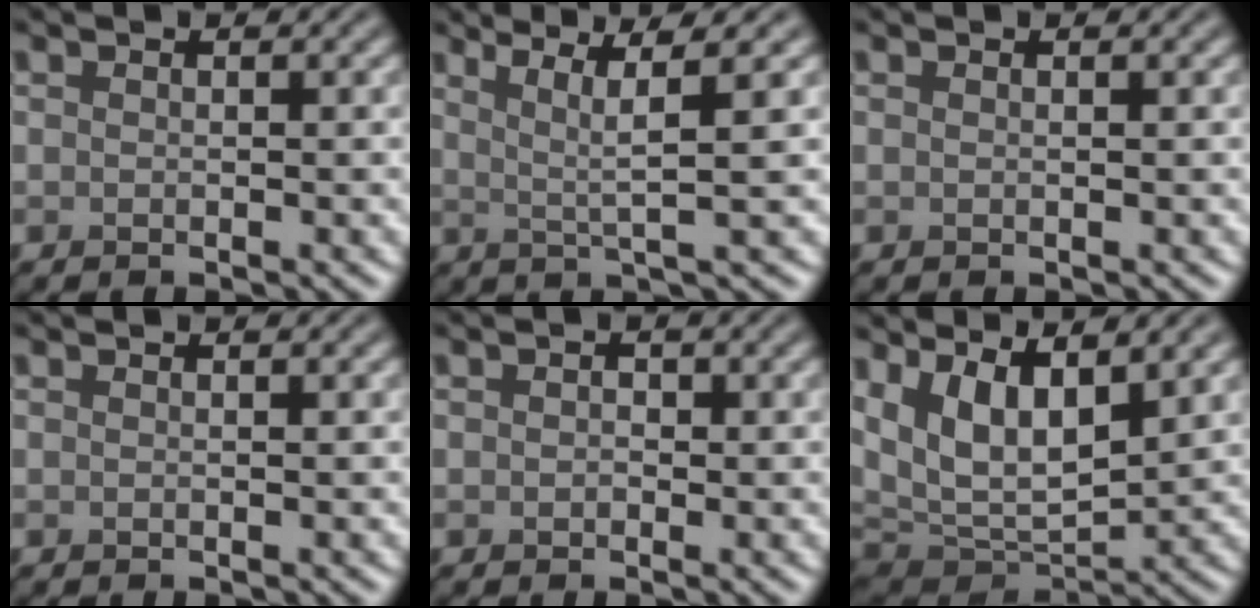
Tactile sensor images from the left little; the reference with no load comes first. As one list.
[{"total": 3.7, "force": [1.7, 0.3, 3.2], "torque": [-0.057, 0.002, 0.034]}, {"total": 0.0}, {"total": 0.0}, {"total": 0.8, "force": [0.0, 0.7, 0.5], "torque": [-0.006, -0.001, -0.002]}, {"total": 9.5, "force": [3.5, 4.6, 7.6], "torque": [-0.142, -0.009, 0.061]}]